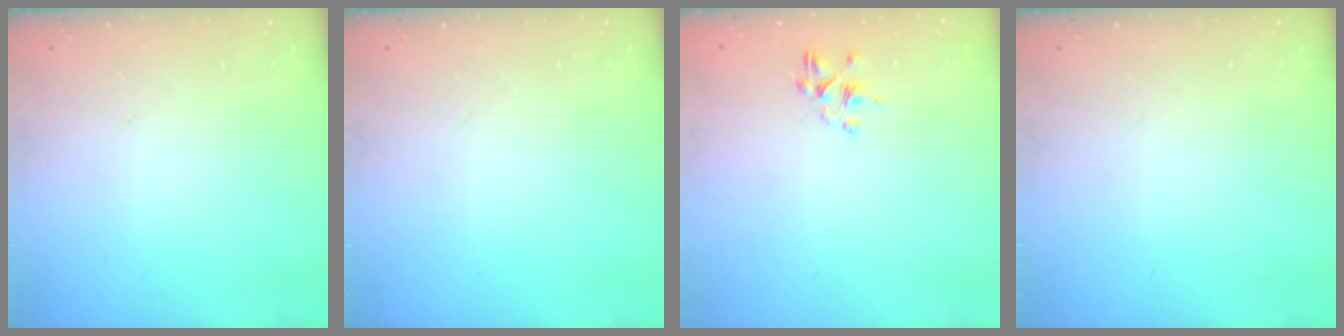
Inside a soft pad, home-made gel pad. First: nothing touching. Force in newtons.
{"total": 0.0}
{"total": 2.3, "press": 2.1, "slide": 1.0}
{"total": 0.0}